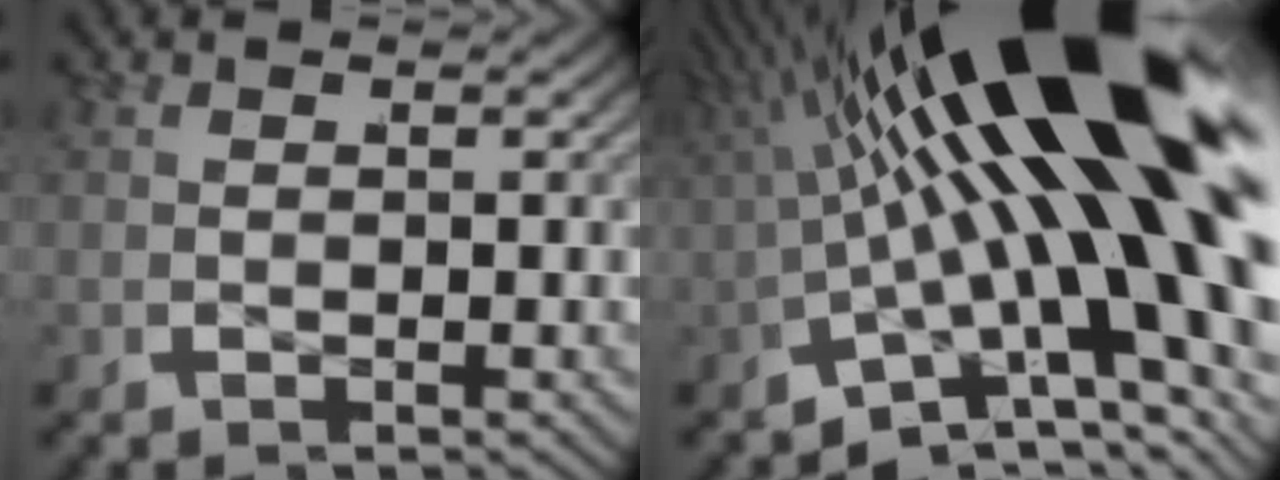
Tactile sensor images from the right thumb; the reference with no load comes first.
{"total": 20.3, "force": [1.4, 8.5, 18.4], "torque": [-0.290, 0.009, 0.014]}